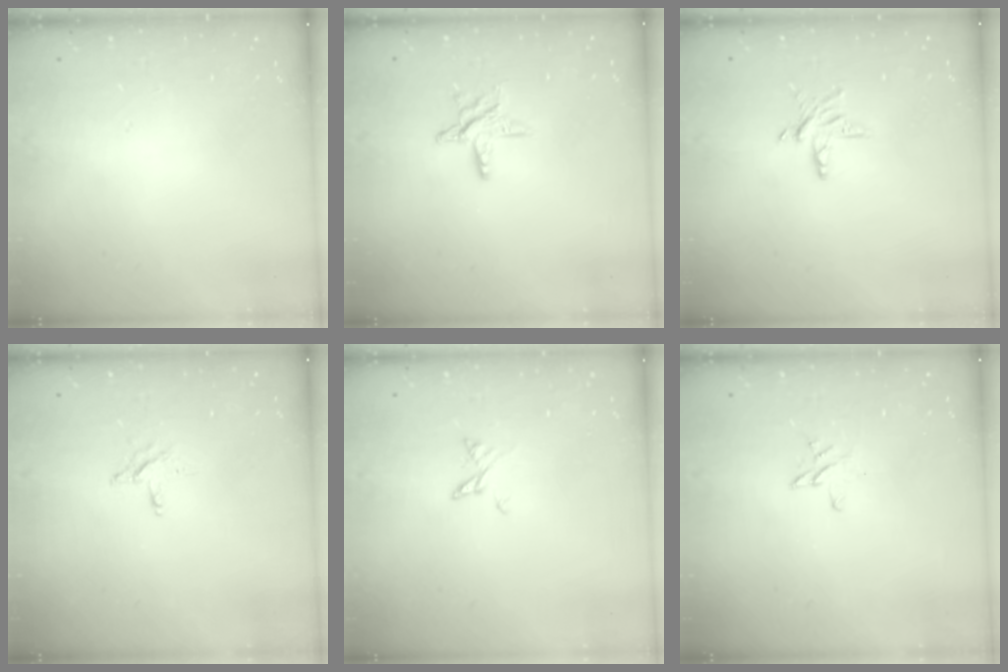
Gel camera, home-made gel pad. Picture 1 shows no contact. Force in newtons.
{"total": 6.9, "press": 6.9, "slide": 0.4}
{"total": 6.3, "press": 6.2, "slide": 0.6}
{"total": 2.8, "press": 2.8, "slide": 0.3}
{"total": 3.5, "press": 3.5, "slide": 0.3}
{"total": 2.3, "press": 2.3, "slide": 0.2}